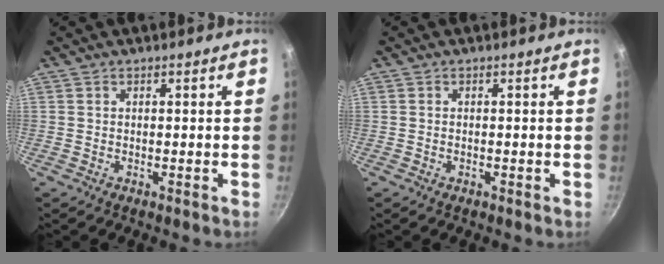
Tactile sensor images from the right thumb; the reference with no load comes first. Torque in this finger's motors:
{"motor_torque": [-0.48, -0.08, -0.39, 0.40, 0.02]}